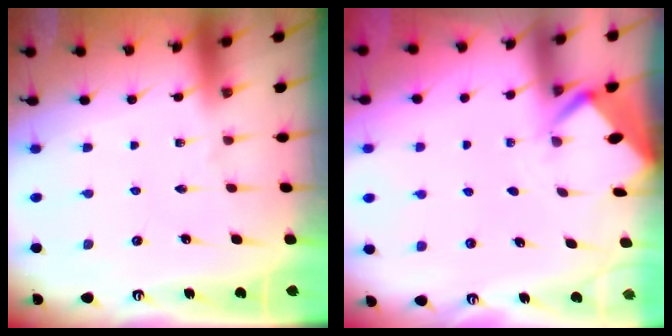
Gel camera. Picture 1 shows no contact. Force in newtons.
{"total": 2.8, "press": 2.8, "slide": 0.2}